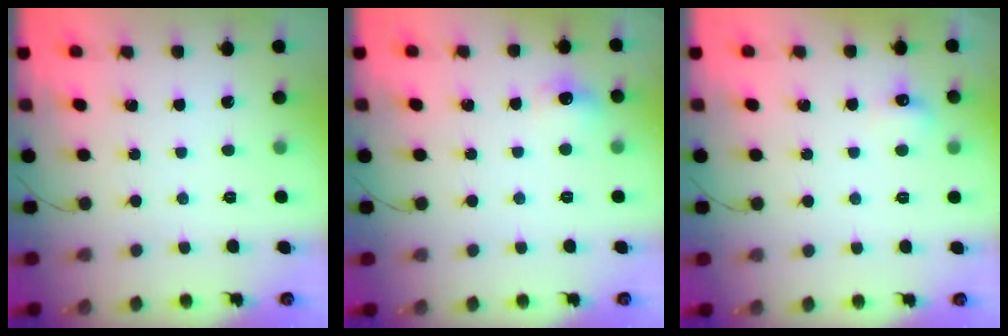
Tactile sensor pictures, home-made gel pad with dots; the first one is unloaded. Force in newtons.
{"total": 7.1, "press": 7.0, "slide": 1.6}
{"total": 5.3, "press": 5.1, "slide": 1.5}